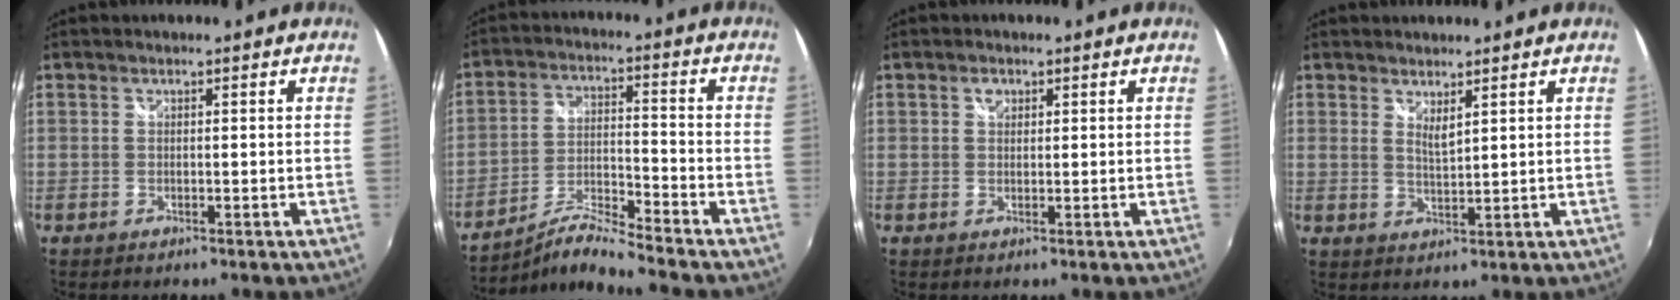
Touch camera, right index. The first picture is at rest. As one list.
[{"total": 8.4, "force": [-7.7, -1.7, 2.9], "torque": [-0.069, 0.010, -0.148]}, {"total": 1.5, "force": [0.7, 1.1, 0.7], "torque": [-0.010, 0.005, 0.010]}, {"total": 2.8, "force": [2.0, 0.5, 1.9], "torque": [-0.034, -0.006, 0.032]}]